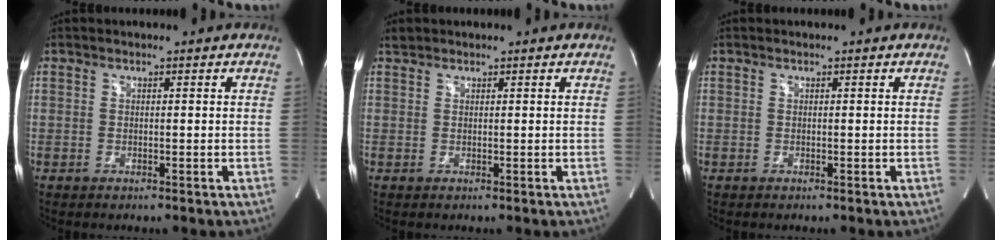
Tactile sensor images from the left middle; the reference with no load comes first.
{"total": 0.9, "force": [0.8, 0.3, 0.0], "torque": [-0.005, 0.008, 0.016]}
{"total": 0.0}